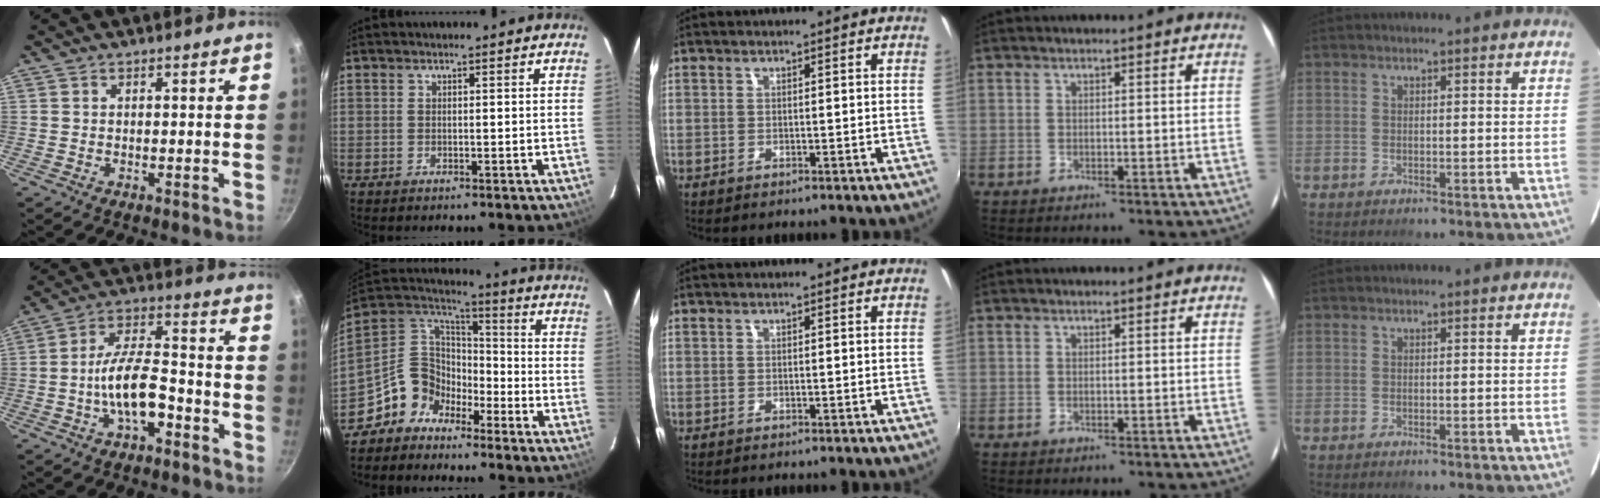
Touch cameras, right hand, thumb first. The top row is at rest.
{"thumb": {"total": 11.3, "force": [-4.3, 5.1, 9.1], "torque": [-0.145, 0.047, -0.078]}, "index": {"total": 10.4, "force": [-7.1, 7.2, 2.4], "torque": [-0.070, 0.048, -0.149]}}